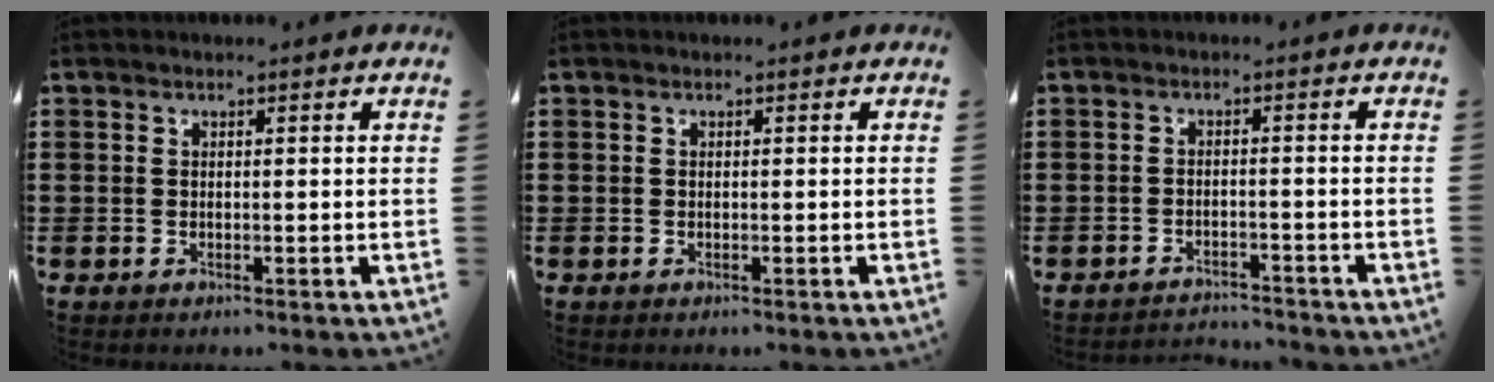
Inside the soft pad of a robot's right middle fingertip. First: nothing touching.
{"total": 0.0}
{"total": 2.4, "force": [-2.4, 0.2, -0.1], "torque": [-0.006, 0.000, -0.052]}